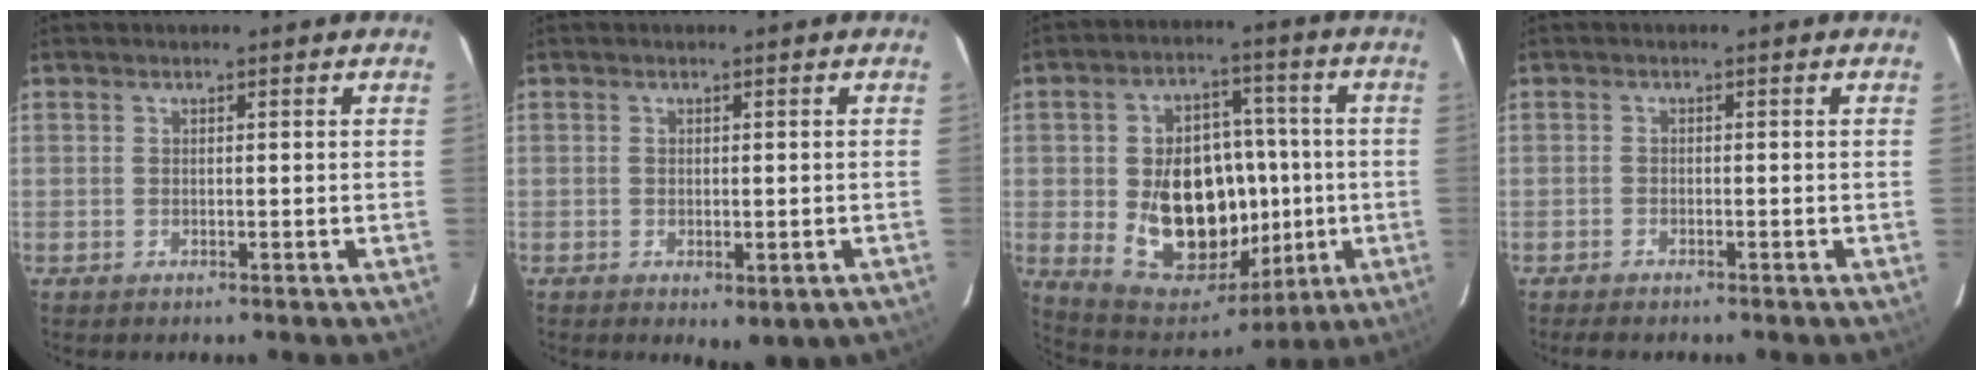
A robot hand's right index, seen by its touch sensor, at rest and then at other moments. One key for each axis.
{"total": 3.7, "fx": -1.4, "fy": 2.1, "fz": 2.7, "tx": -0.042, "ty": -0.014, "tz": -0.015}
{"total": 20.1, "fx": -1.8, "fy": 14.6, "fz": 13.7, "tx": -0.263, "ty": 0.019, "tz": 0.001}
{"total": 2.9, "fx": -2.5, "fy": 0.7, "fz": 1.1, "tx": -0.034, "ty": -0.006, "tz": -0.044}